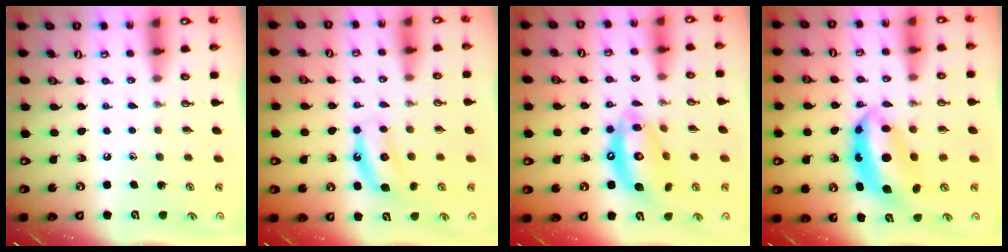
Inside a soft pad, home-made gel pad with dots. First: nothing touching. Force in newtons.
{"total": 6.5, "press": 6.4, "slide": 1.0}
{"total": 14.4, "press": 14.3, "slide": 1.5}
{"total": 9.6, "press": 9.5, "slide": 0.8}